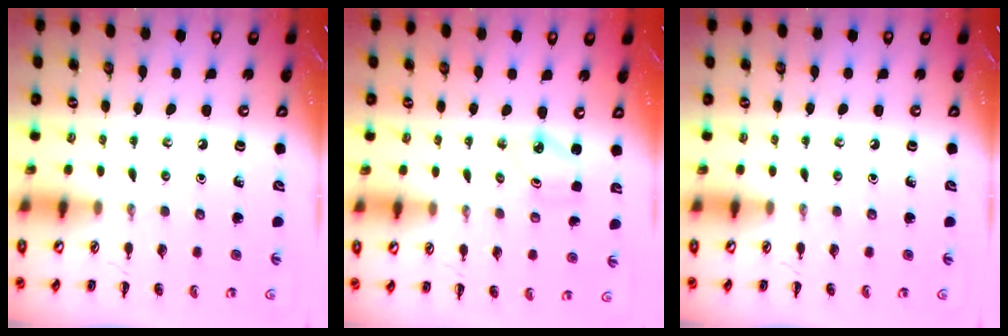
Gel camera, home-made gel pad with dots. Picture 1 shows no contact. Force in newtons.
{"total": 2.3, "press": 2.3, "slide": 0.4}
{"total": 0.0}